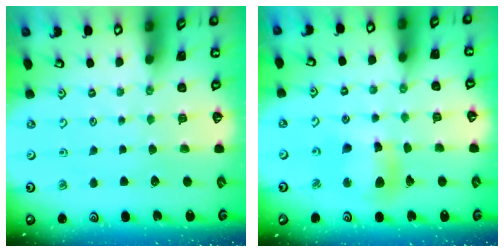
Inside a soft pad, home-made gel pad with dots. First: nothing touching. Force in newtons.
{"total": 11.7, "press": 11.6, "slide": 1.6}